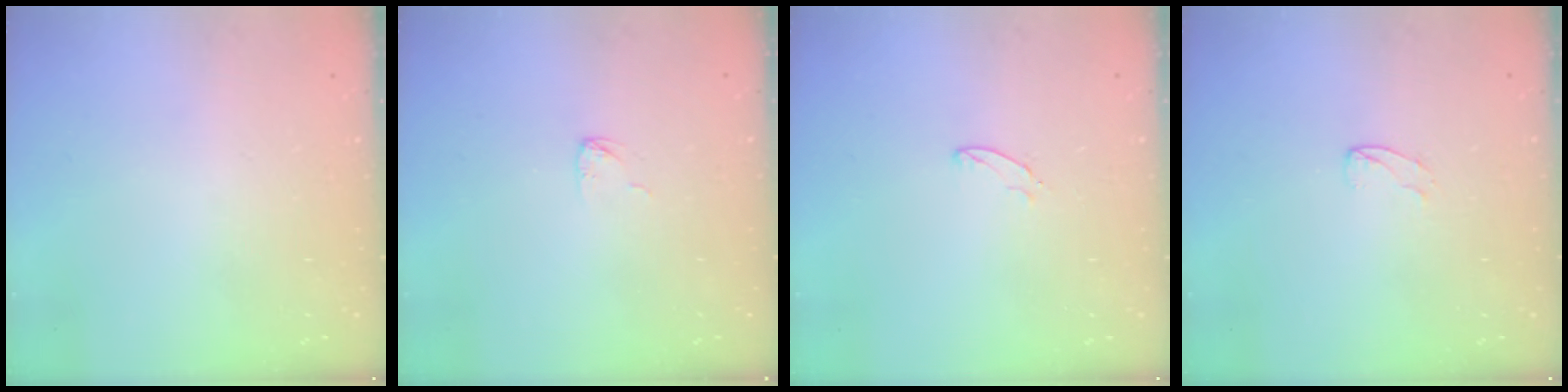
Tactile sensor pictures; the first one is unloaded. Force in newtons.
{"total": 3.0, "press": 3.0, "slide": 0.3}
{"total": 4.7, "press": 4.6, "slide": 0.3}
{"total": 4.2, "press": 4.2, "slide": 0.4}